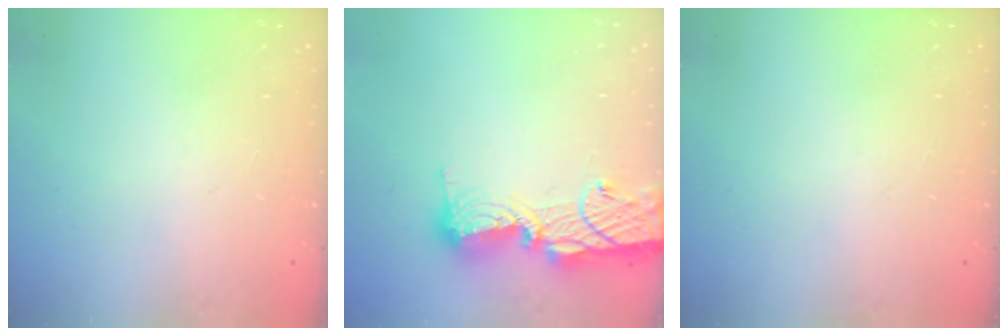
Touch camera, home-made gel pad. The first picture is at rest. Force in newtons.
{"total": 16.6, "press": 16.1, "slide": 4.0}
{"total": 0.0}